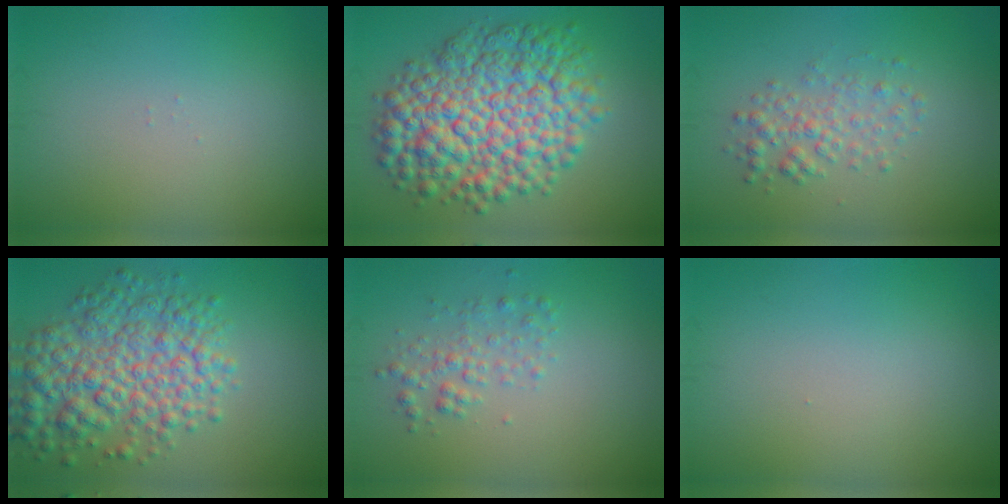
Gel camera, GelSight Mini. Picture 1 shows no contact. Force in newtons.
{"total": 11.5, "press": 11.5, "slide": 0.2}
{"total": 2.5, "press": 2.5, "slide": 0.0}
{"total": 7.5, "press": 7.5, "slide": 0.1}
{"total": 2.0, "press": 2.0, "slide": 0.1}
{"total": 0.0}